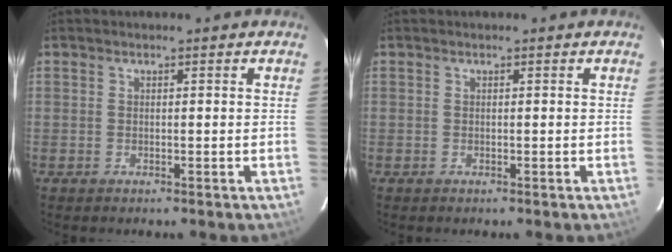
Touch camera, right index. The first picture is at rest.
{"total": 0.0}